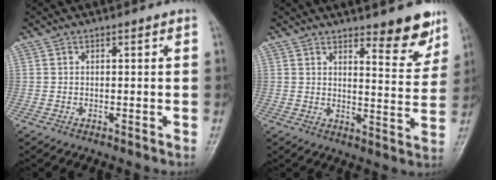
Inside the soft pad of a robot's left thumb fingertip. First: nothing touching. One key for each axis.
{"total": 8.2, "fx": 6.0, "fy": 2.1, "fz": 5.1, "tx": -0.041, "ty": -0.047, "tz": 0.084}